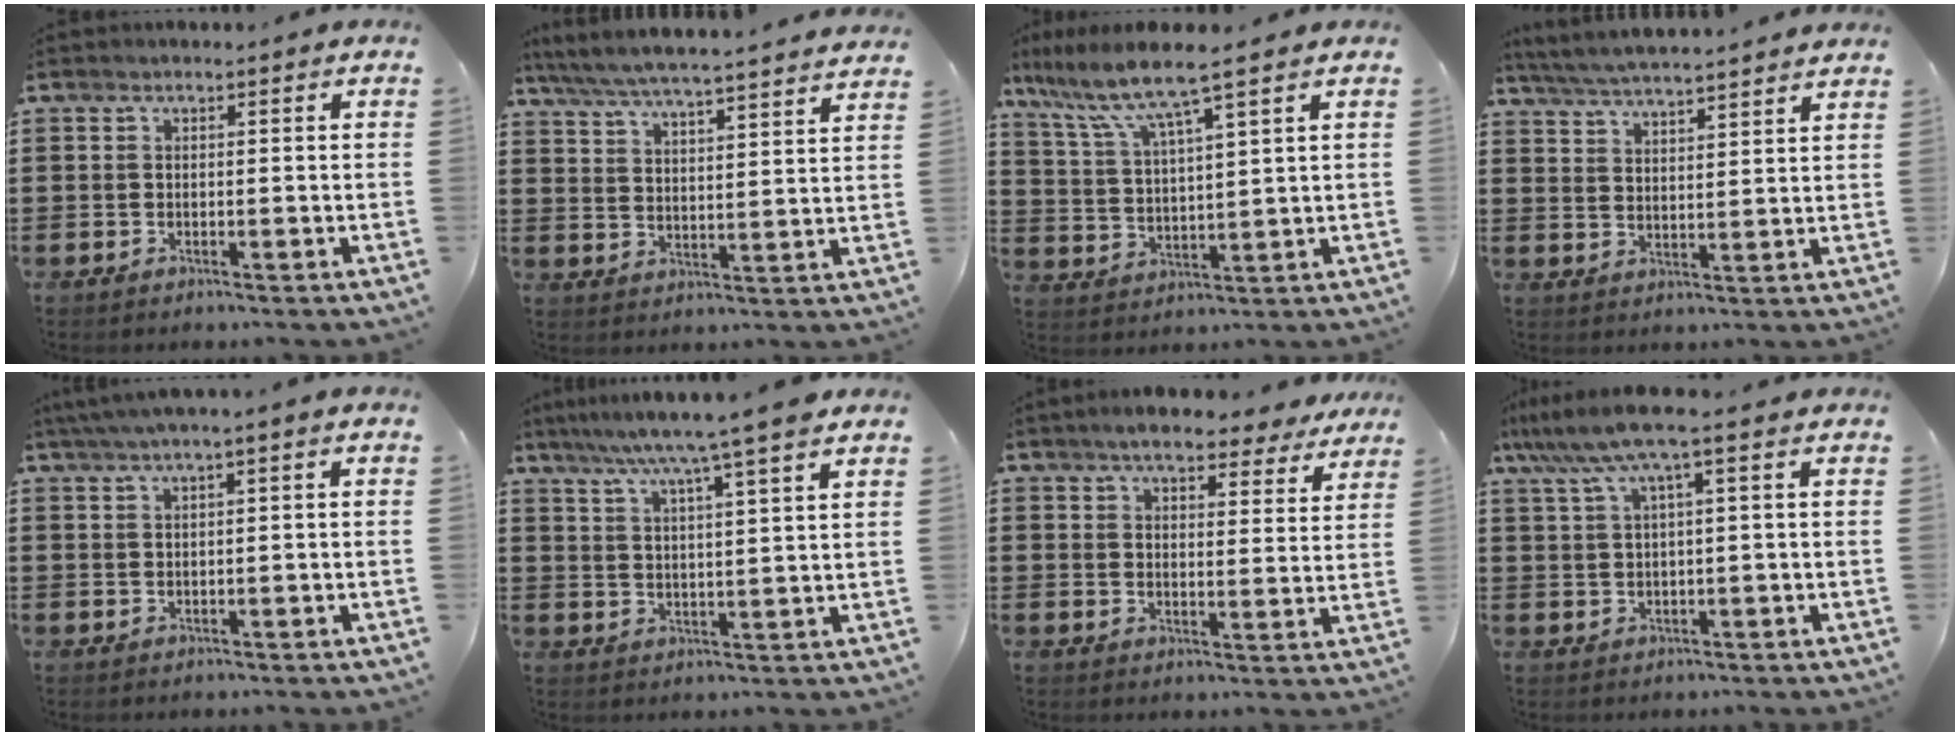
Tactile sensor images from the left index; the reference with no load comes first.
{"total": 5.6, "force": [5.3, -0.7, 1.7], "torque": [-0.056, -0.039, 0.088]}
{"total": 7.5, "force": [5.8, 0.1, 4.7], "torque": [-0.115, -0.030, 0.095]}
{"total": 5.0, "force": [4.9, -0.6, 1.0], "torque": [-0.039, -0.028, 0.085]}
{"total": 2.1, "force": [0.5, -0.1, 2.0], "torque": [-0.035, -0.002, 0.009]}
{"total": 7.6, "force": [6.0, -1.3, 4.5], "torque": [-0.103, -0.023, 0.100]}
{"total": 6.1, "force": [5.4, 1.3, 2.4], "torque": [-0.059, -0.014, 0.097]}
{"total": 5.9, "force": [2.4, 0.0, 5.3], "torque": [-0.123, -0.014, 0.035]}